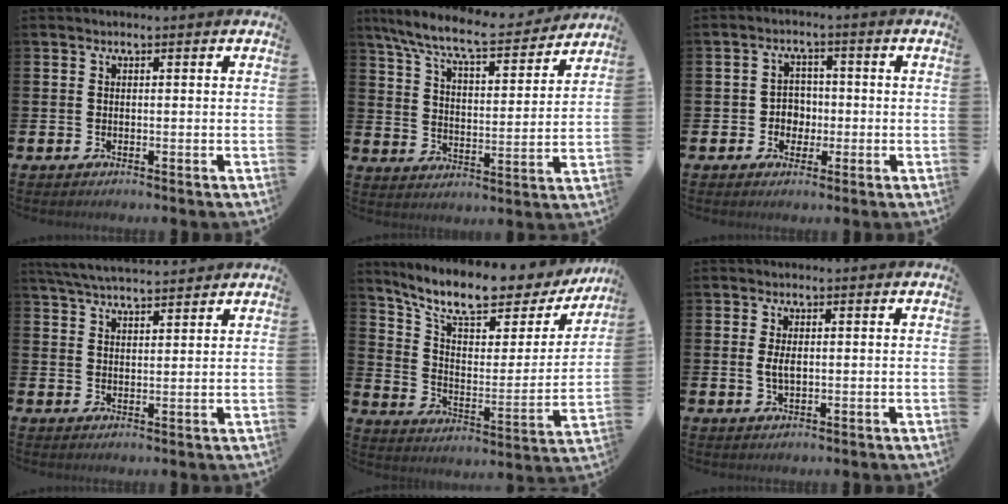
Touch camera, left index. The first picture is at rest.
{"total": 9.3, "force": [8.4, 1.3, 3.8], "torque": [-0.116, -0.049, 0.145]}
{"total": 3.2, "force": [-0.5, 2.9, 1.0], "torque": [-0.016, 0.001, -0.018]}
{"total": 5.0, "force": [4.8, 0.5, 1.1], "torque": [-0.030, -0.022, 0.087]}
{"total": 10.5, "force": [8.9, 2.8, 4.7], "torque": [-0.123, -0.060, 0.152]}
{"total": 2.2, "force": [0.2, 1.1, 2.0], "torque": [-0.025, -0.002, -0.001]}